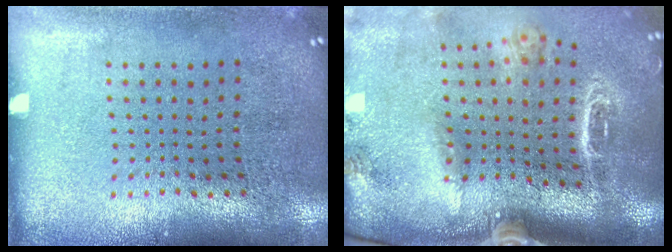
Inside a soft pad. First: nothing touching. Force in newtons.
{"total": 2.5, "press": 2.0, "slide": 1.6}